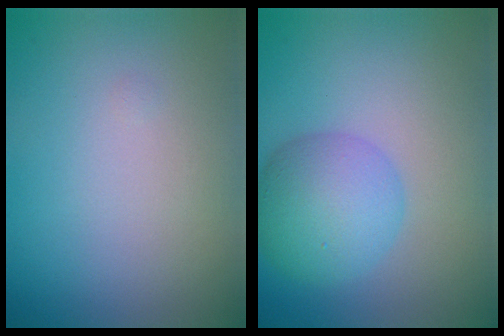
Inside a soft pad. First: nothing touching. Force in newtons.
{"total": 5.1, "press": 5.1, "slide": 0.1}